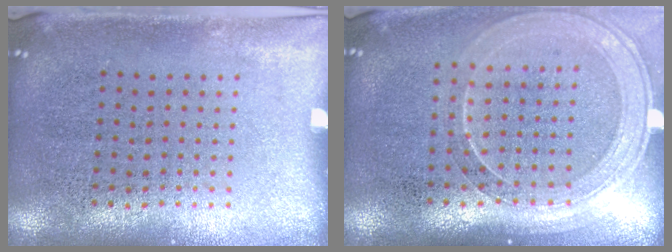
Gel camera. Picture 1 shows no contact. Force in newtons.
{"total": 1.8, "press": 1.6, "slide": 0.8}